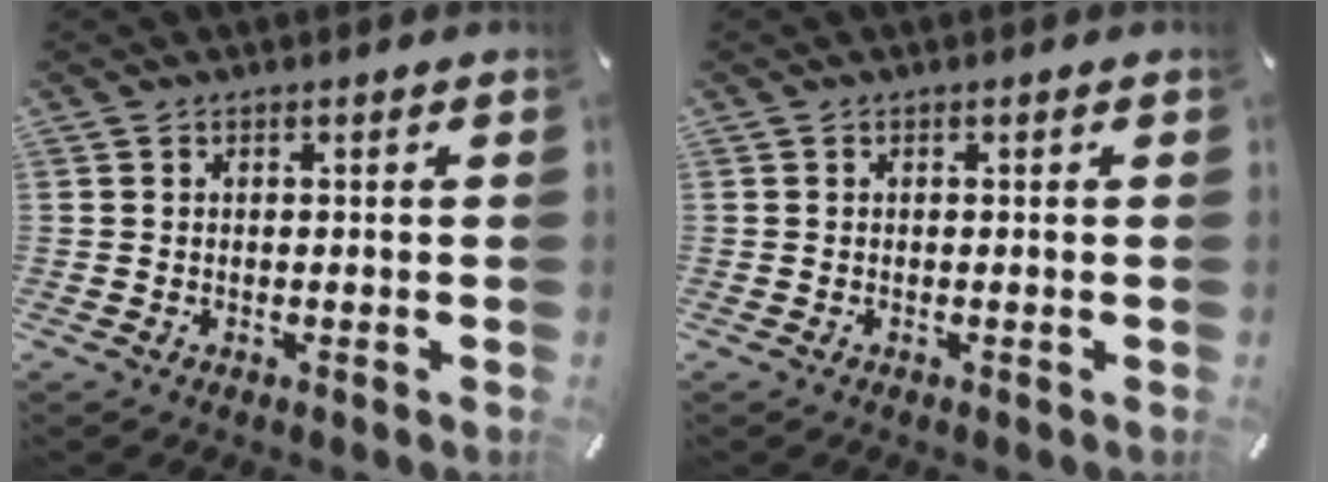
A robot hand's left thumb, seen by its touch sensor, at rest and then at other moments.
{"total": 0.0}